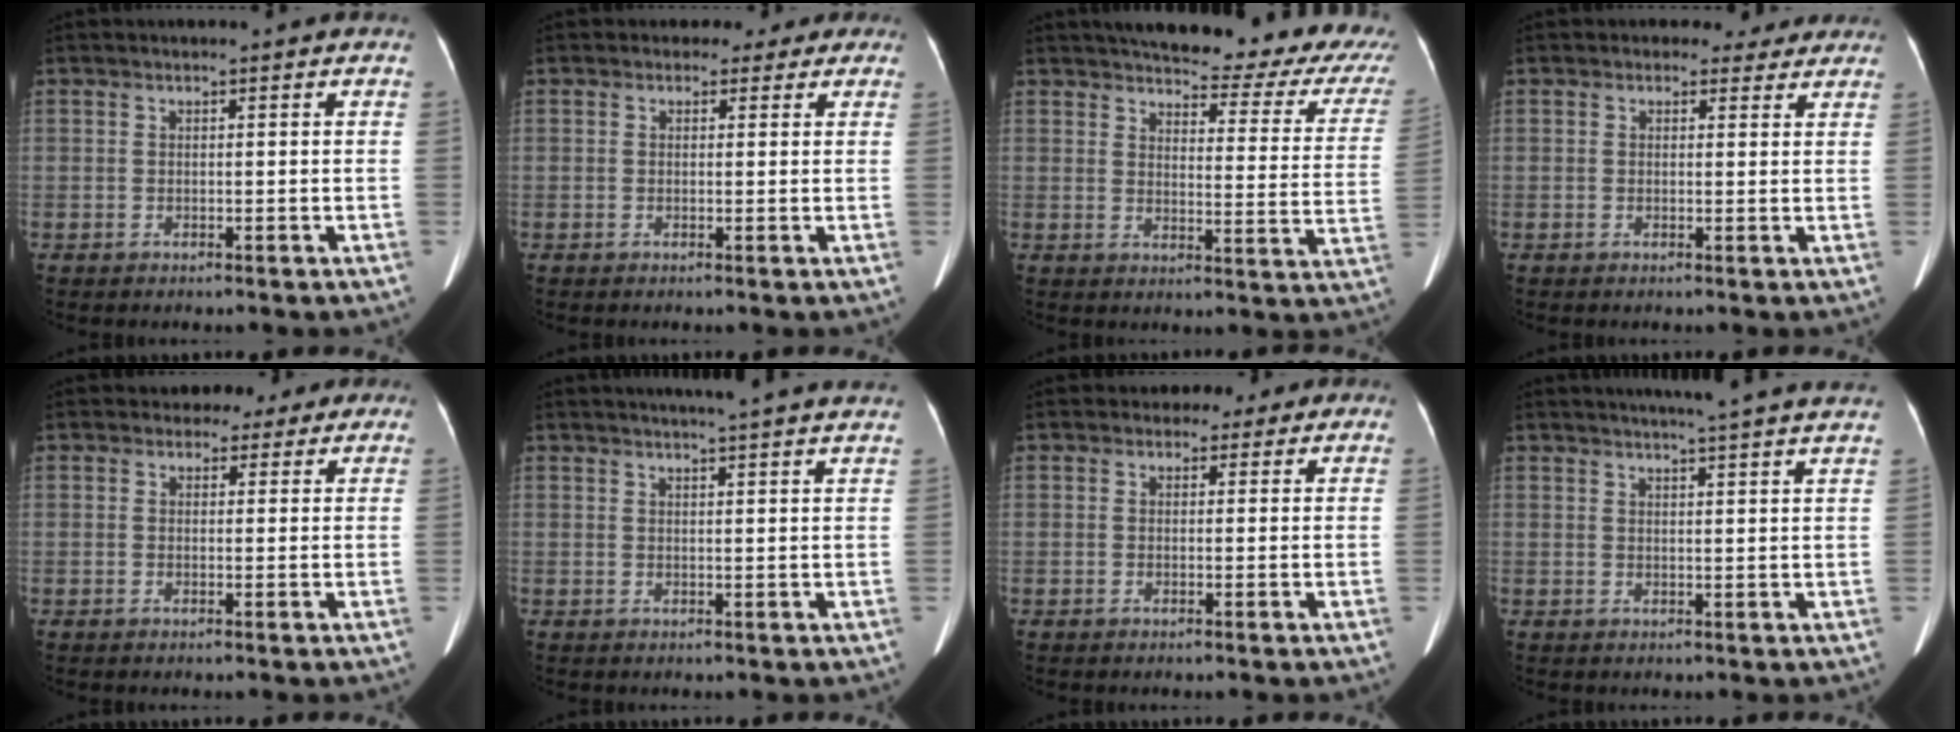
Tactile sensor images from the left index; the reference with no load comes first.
{"total": 3.2, "force": [2.1, 2.4, 0.2], "torque": [0.005, 0.005, 0.014]}
{"total": 21.8, "force": [18.4, 5.2, 10.5], "torque": [-0.118, -0.029, 0.198]}
{"total": 3.3, "force": [2.7, 1.9, 0.1], "torque": [0.003, 0.003, 0.022]}
{"total": 3.7, "force": [2.6, 2.6, 0.2], "torque": [0.004, 0.006, 0.021]}
{"total": 10.1, "force": [8.9, -0.2, 4.8], "torque": [-0.065, 0.019, 0.093]}
{"total": 2.6, "force": [1.6, 2.1, 0.2], "torque": [0.003, 0.008, 0.011]}
{"total": 11.9, "force": [10.5, -0.5, 5.6], "torque": [-0.079, 0.005, 0.112]}